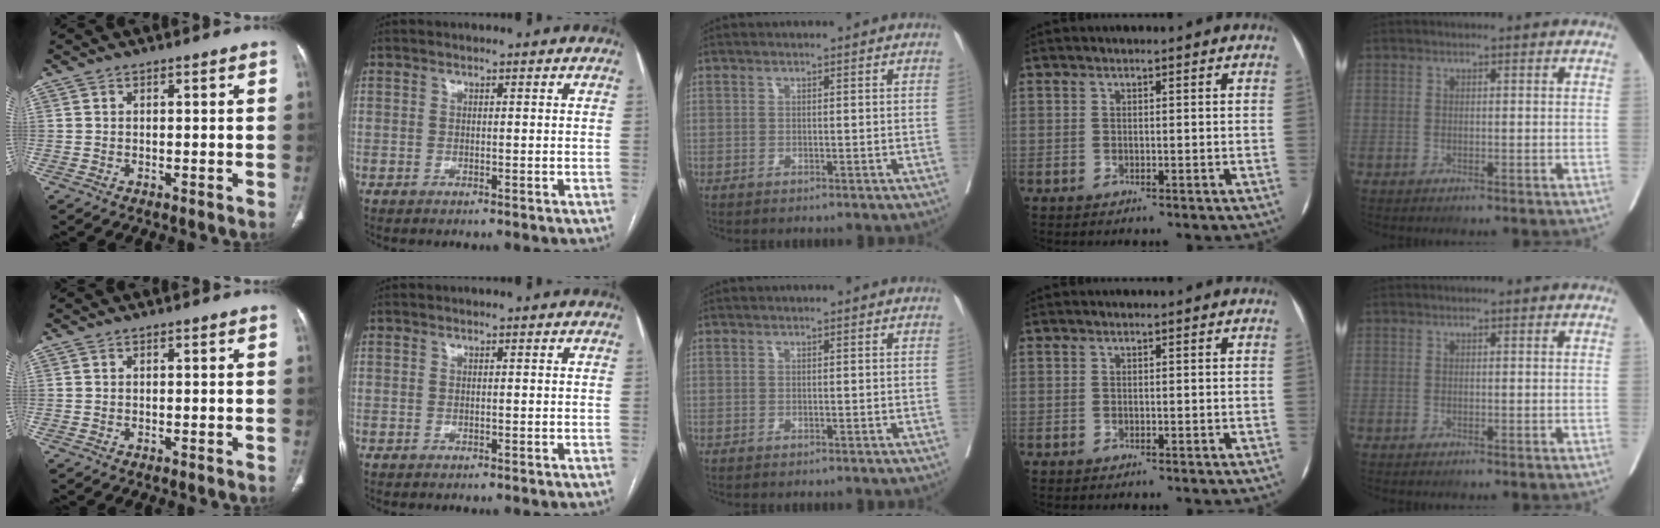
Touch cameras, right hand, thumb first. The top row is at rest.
{}